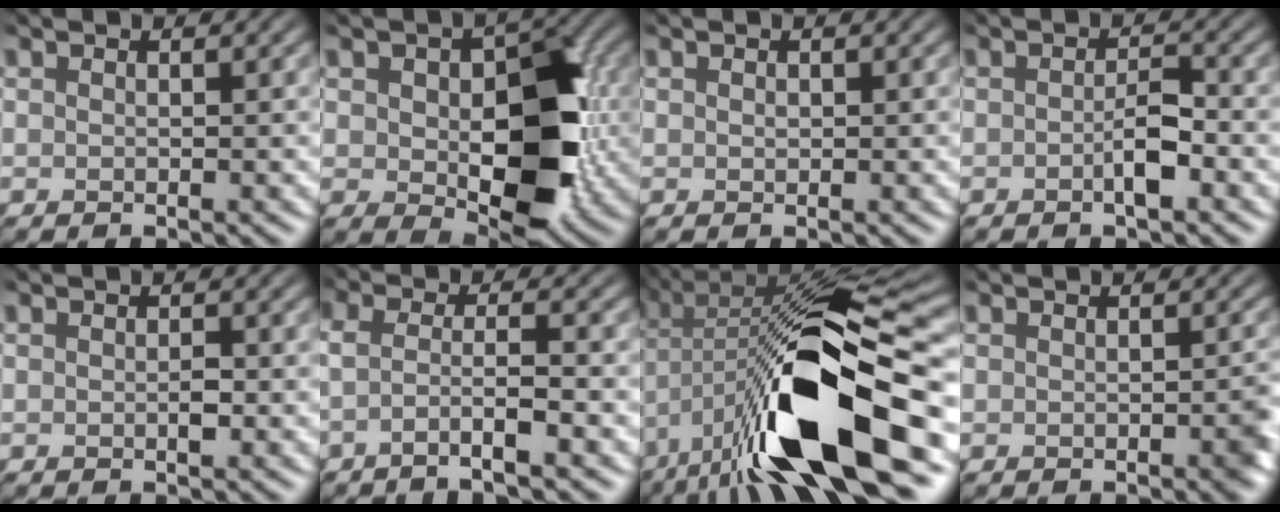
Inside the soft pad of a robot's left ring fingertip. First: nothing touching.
{"total": 9.8, "force": [-0.8, 5.7, 7.9], "torque": [-0.124, -0.004, -0.007]}
{"total": 0.0}
{"total": 2.4, "force": [-1.5, 0.6, 1.8], "torque": [-0.039, -0.004, -0.022]}
{"total": 0.8, "force": [-0.5, 0.2, 0.5], "torque": [-0.017, -0.003, -0.001]}
{"total": 3.4, "force": [-2.2, 0.6, 2.5], "torque": [-0.042, -0.014, -0.045]}
{"total": 15.7, "force": [-5.3, 5.3, 13.8], "torque": [-0.225, -0.001, -0.084]}
{"total": 1.3, "force": [-0.3, 0.4, 1.2], "torque": [-0.020, 0.000, 0.000]}